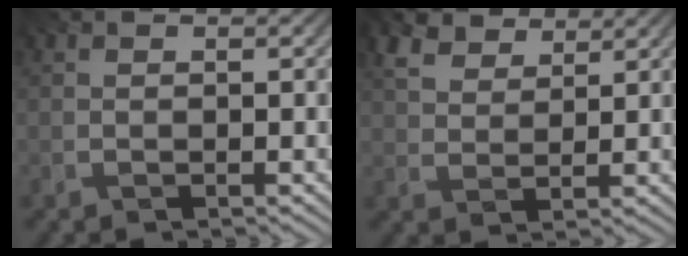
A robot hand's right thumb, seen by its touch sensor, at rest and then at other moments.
{"total": 4.8, "force": [3.5, 2.3, 2.5], "torque": [-0.060, 0.008, 0.065]}